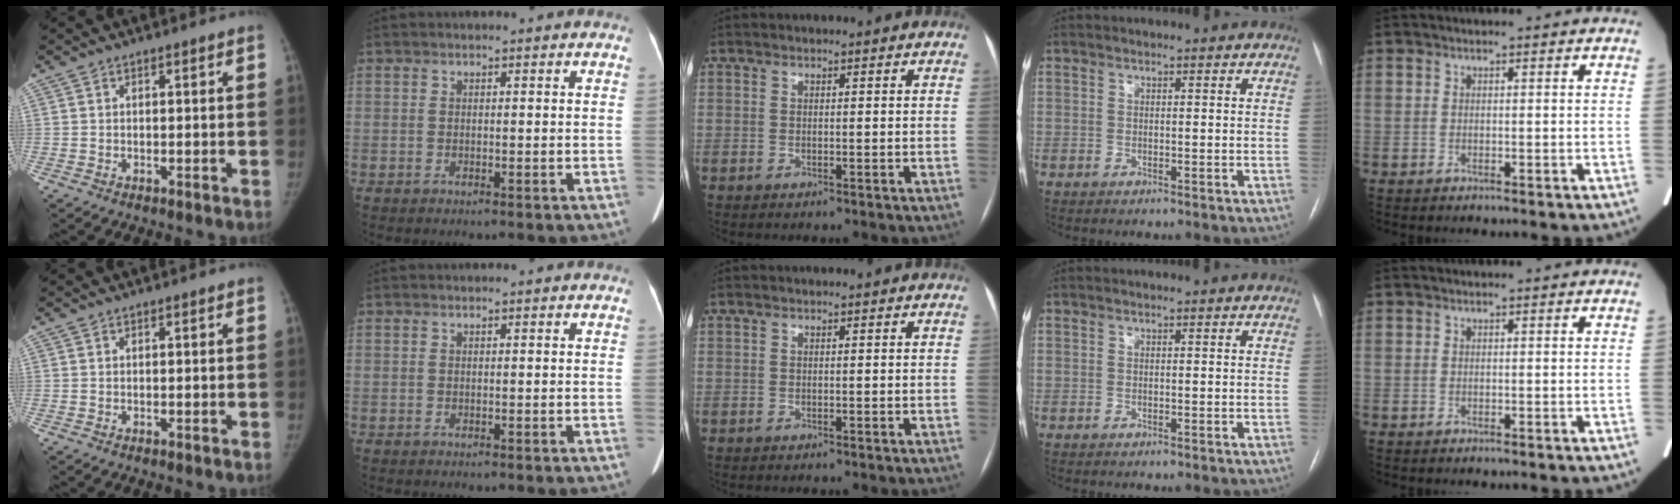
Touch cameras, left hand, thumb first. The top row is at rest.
{}